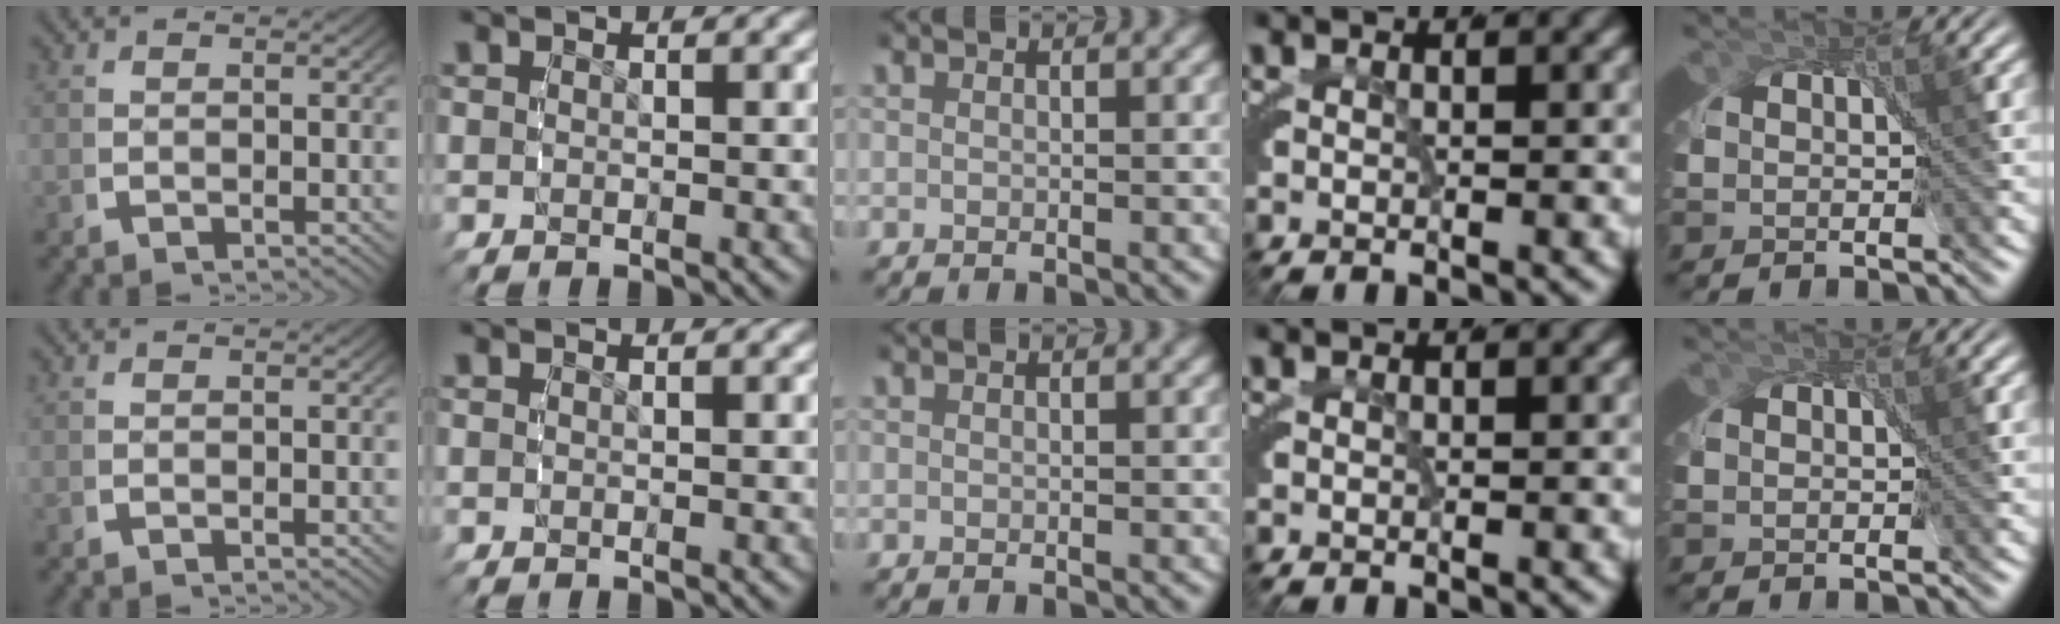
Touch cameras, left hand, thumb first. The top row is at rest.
{}